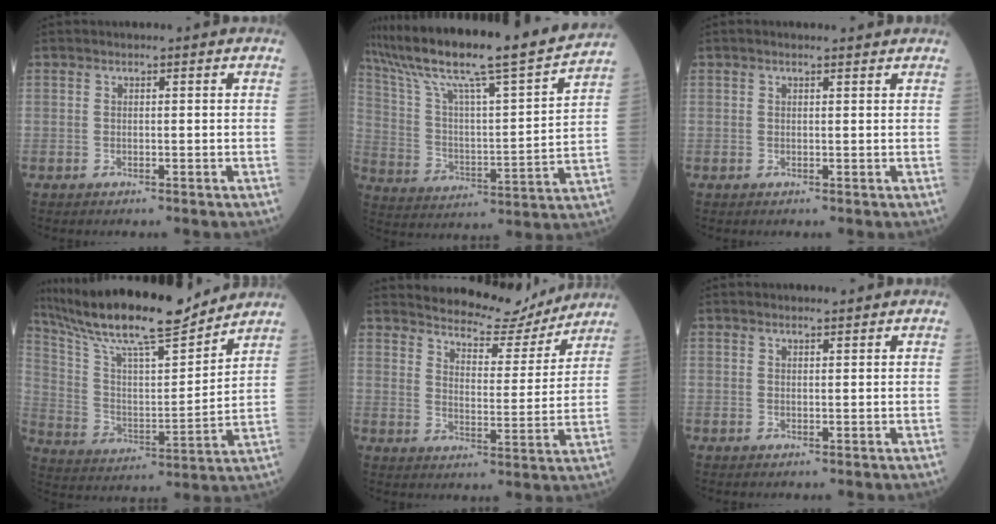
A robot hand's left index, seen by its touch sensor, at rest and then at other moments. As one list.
[{"total": 22.3, "force": [18.8, -0.1, 11.9], "torque": [-0.213, -0.017, 0.297]}, {"total": 0.8, "force": [0.7, 0.0, 0.4], "torque": [-0.010, 0.006, 0.008]}, {"total": 19.5, "force": [16.9, 1.7, 9.6], "torque": [-0.182, 0.002, 0.291]}, {"total": 11.5, "force": [11.0, 2.5, 2.5], "torque": [-0.040, -0.014, 0.150]}, {"total": 0.0}]